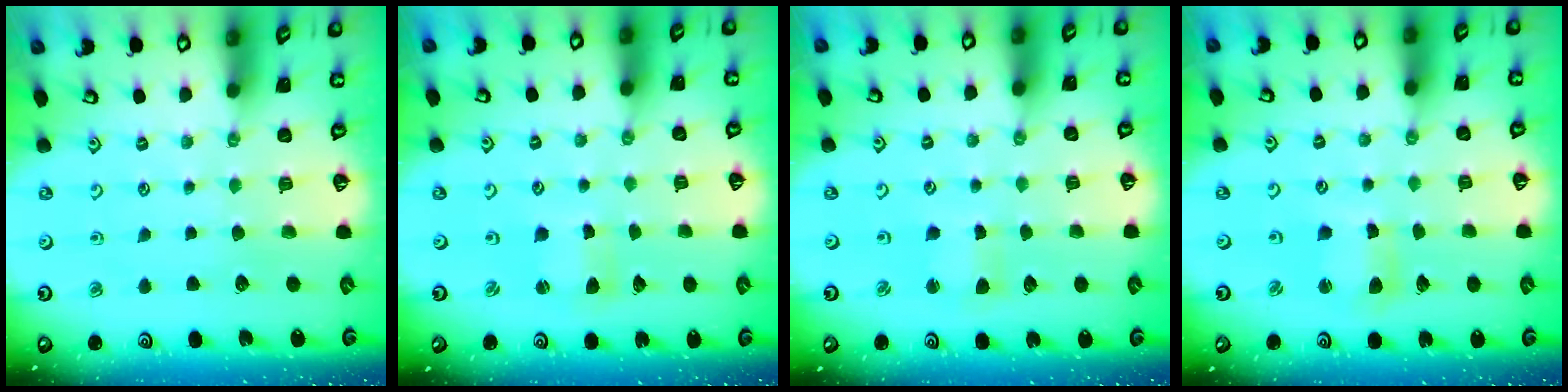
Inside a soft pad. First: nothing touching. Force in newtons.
{"total": 2.2, "press": 2.2, "slide": 0.3}
{"total": 2.2, "press": 2.1, "slide": 0.5}
{"total": 4.3, "press": 4.2, "slide": 0.5}